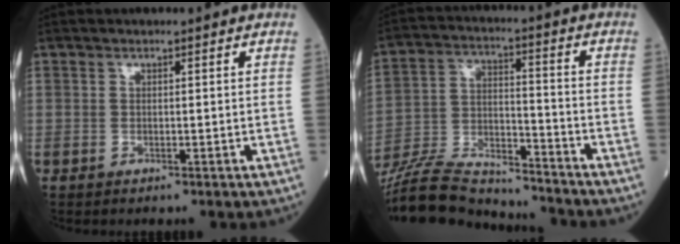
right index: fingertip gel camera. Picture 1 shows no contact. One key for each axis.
{"total": 18.2, "fx": -17.3, "fy": 2.2, "fz": 5.2, "tx": -0.117, "ty": 0.002, "tz": -0.293}